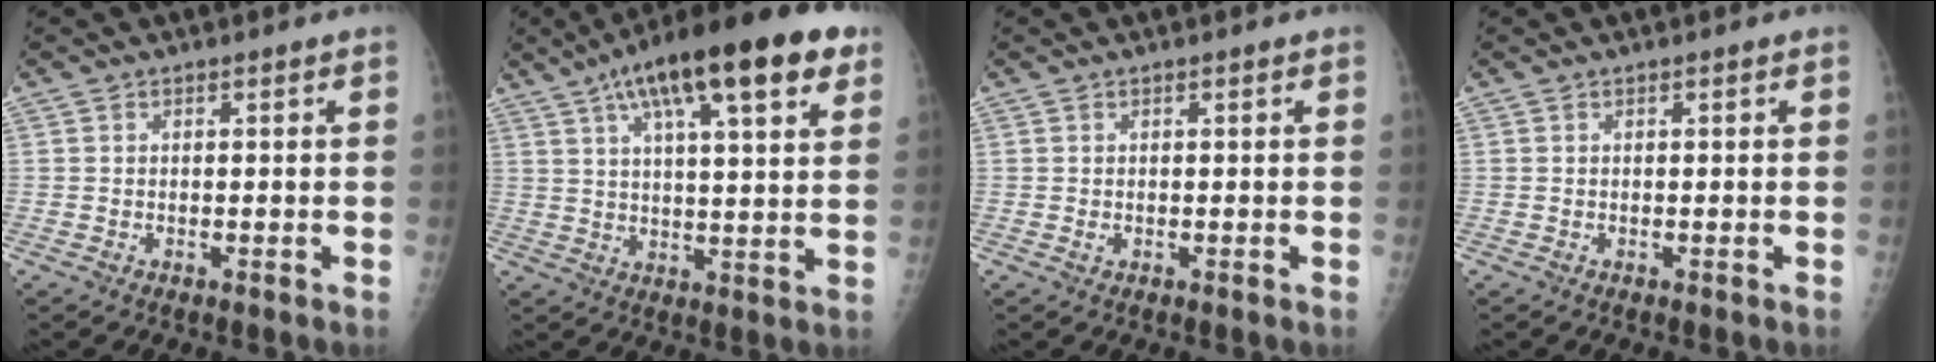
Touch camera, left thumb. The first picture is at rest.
{"total": 21.3, "force": [11.2, 5.9, 17.1], "torque": [-0.255, 0.001, 0.168]}
{"total": 0.6, "force": [0.1, 0.4, 0.5], "torque": [-0.004, 0.000, 0.004]}
{"total": 0.0}